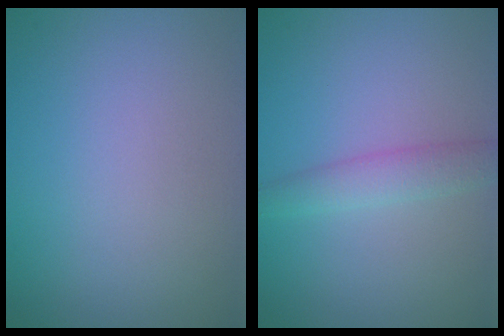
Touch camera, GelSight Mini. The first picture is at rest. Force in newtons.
{"total": 2.0, "press": 2.0, "slide": 0.0}